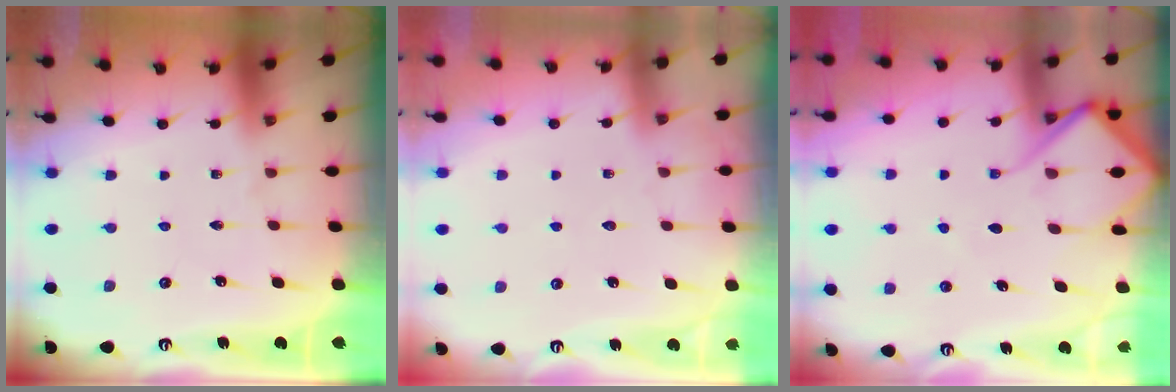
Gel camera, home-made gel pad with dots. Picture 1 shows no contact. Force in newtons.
{"total": 3.9, "press": 3.8, "slide": 0.5}
{"total": 10.1, "press": 10.0, "slide": 0.9}